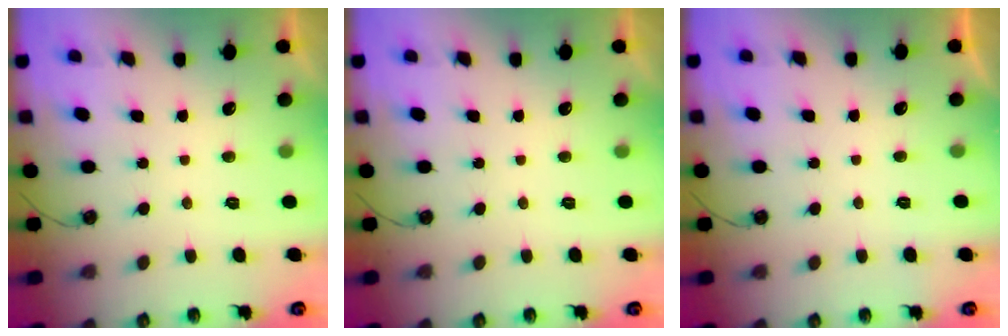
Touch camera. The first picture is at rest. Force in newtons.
{"total": 0.0}
{"total": 0.0}